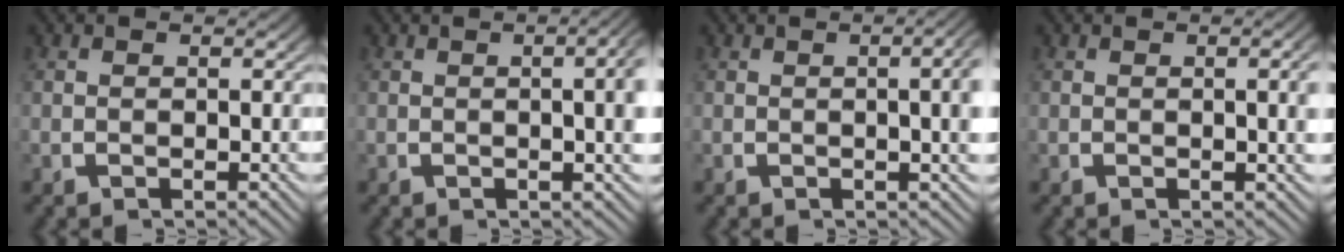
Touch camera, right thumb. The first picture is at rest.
{"total": 5.2, "force": [0.6, 1.8, 4.8], "torque": [-0.041, 0.012, 0.003]}
{"total": 4.6, "force": [0.5, 1.5, 4.3], "torque": [-0.038, 0.011, 0.001]}
{"total": 1.8, "force": [0.1, 0.3, 1.8], "torque": [-0.020, 0.001, 0.003]}